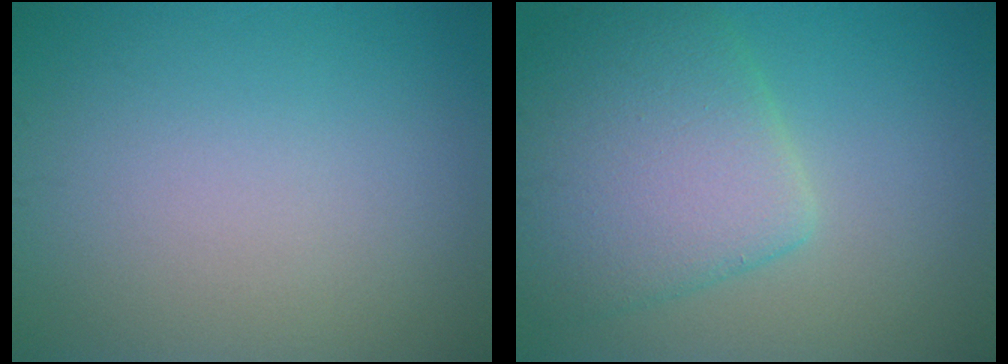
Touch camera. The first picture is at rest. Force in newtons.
{"total": 7.1, "press": 7.1, "slide": 0.2}